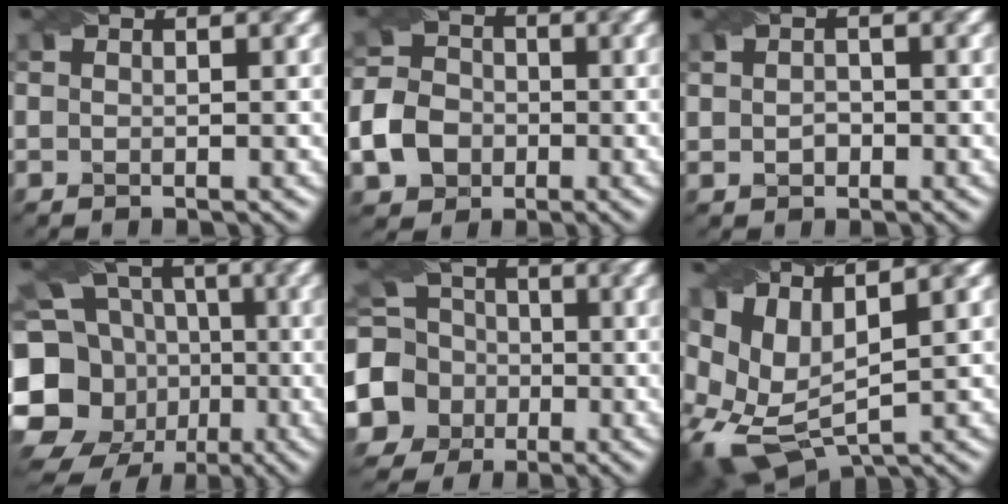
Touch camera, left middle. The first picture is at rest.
{"total": 5.0, "force": [-1.9, 4.2, 2.0], "torque": [-0.041, 0.003, -0.043]}
{"total": 1.3, "force": [-0.1, 1.1, 0.8], "torque": [-0.017, 0.001, -0.001]}
{"total": 15.6, "force": [-4.4, 13.2, 7.1], "torque": [-0.162, -0.010, -0.082]}
{"total": 10.2, "force": [-2.2, 9.2, 3.7], "torque": [-0.093, -0.008, -0.060]}
{"total": 9.4, "force": [2.5, 5.0, 7.6], "torque": [-0.176, -0.005, 0.052]}